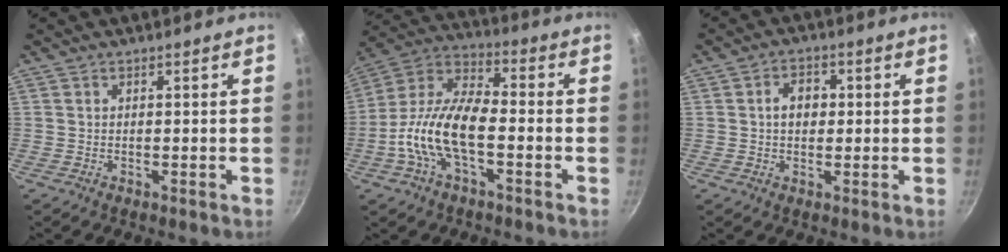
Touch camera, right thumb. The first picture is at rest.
{"total": 15.4, "force": [-4.0, 7.2, 13.0], "torque": [-0.239, 0.042, -0.094]}
{"total": 4.7, "force": [0.5, 3.6, 3.0], "torque": [-0.024, 0.010, 0.003]}